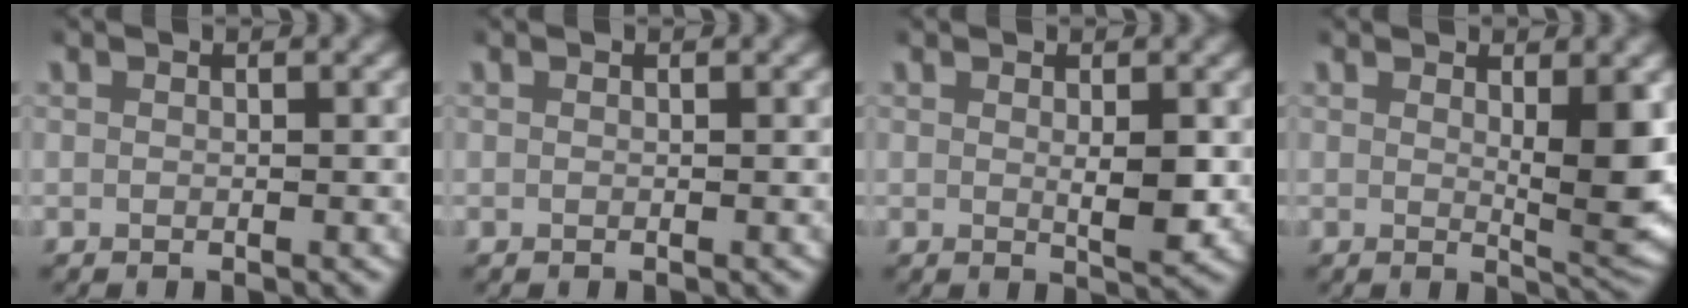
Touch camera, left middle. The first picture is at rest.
{"total": 0.0}
{"total": 2.5, "force": [0.3, 0.8, 2.3], "torque": [-0.036, -0.014, 0.007]}
{"total": 4.6, "force": [1.1, 1.1, 4.3], "torque": [-0.058, -0.015, 0.021]}